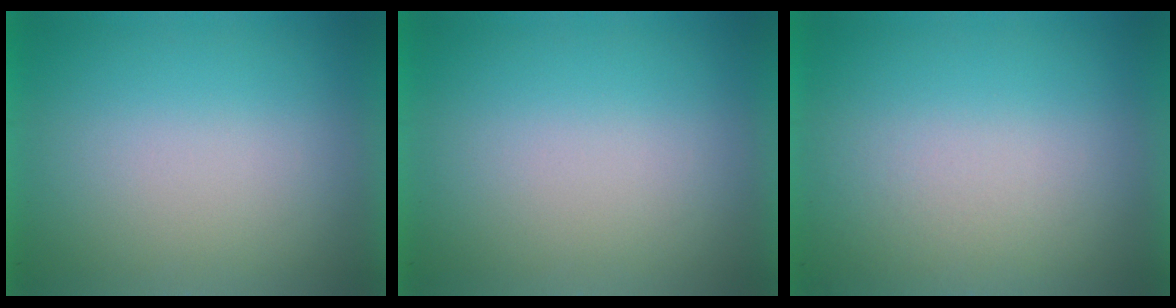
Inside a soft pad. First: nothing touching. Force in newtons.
{"total": 1.4}
{"total": 2.0}